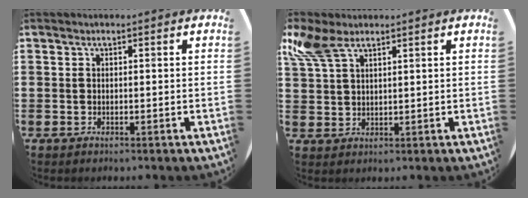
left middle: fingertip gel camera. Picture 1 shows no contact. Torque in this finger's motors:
{"motor_torque": [0.98, -0.75, 0.15, 0.09]}